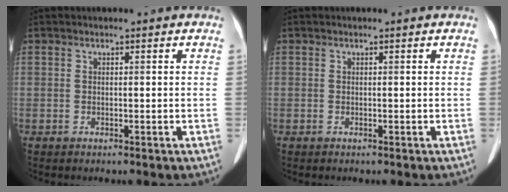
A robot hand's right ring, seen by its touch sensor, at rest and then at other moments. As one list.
[{"total": 0.0}]